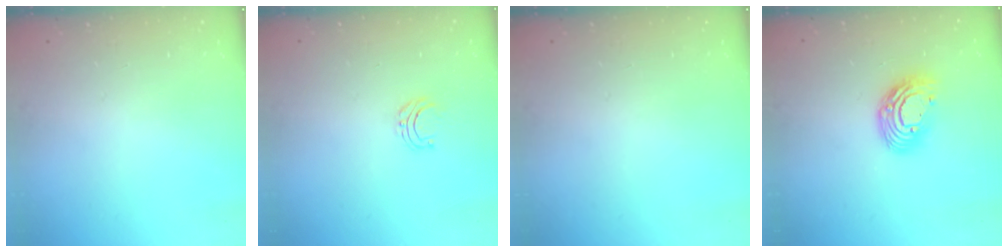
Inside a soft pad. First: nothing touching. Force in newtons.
{"total": 4.0, "press": 4.0, "slide": 0.3}
{"total": 0.0}
{"total": 12.2, "press": 12.1, "slide": 1.1}